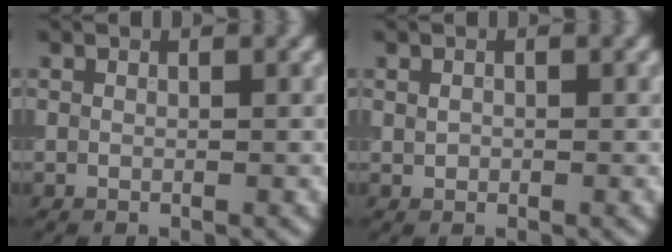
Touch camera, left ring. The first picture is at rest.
{"total": 0.7, "force": [-0.1, 0.6, 0.4], "torque": [-0.009, -0.001, -0.001]}